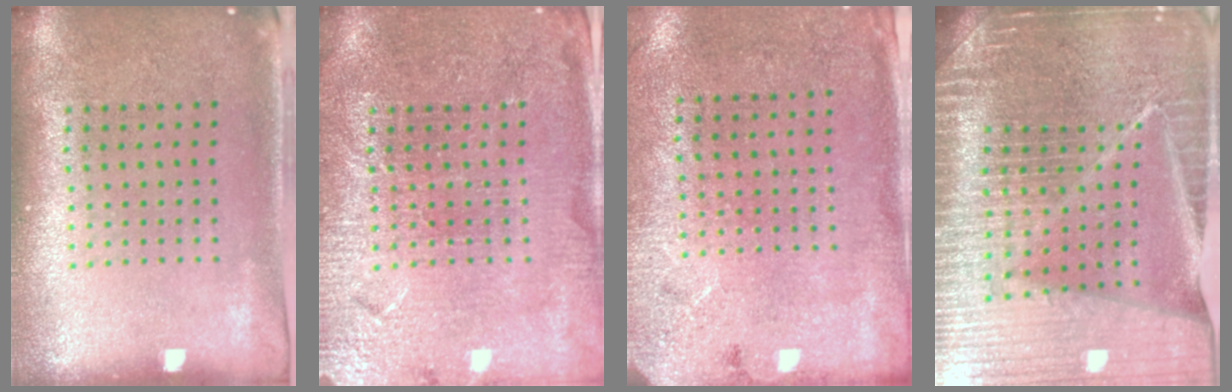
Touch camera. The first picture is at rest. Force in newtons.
{"total": 3.5, "press": 3.4, "slide": 0.7}
{"total": 2.6, "press": 2.1, "slide": 1.6}
{"total": 6.3, "press": 5.5, "slide": 3.0}